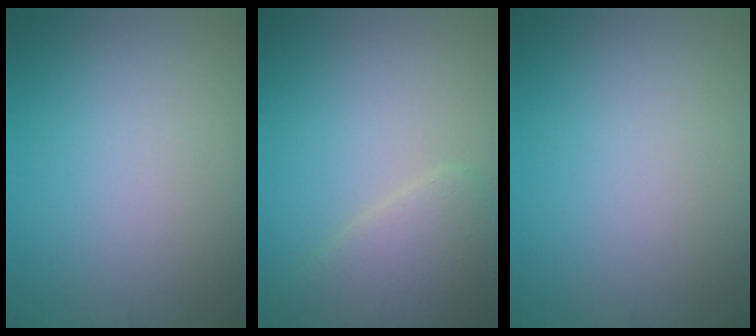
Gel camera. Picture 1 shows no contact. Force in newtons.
{"total": 4.2, "press": 4.1, "slide": 0.4}
{"total": 0.0}